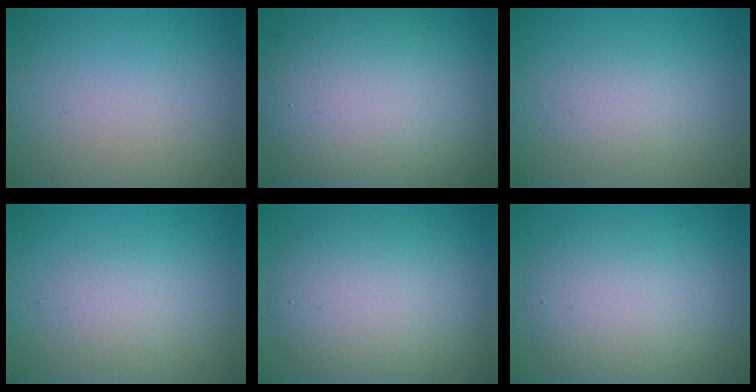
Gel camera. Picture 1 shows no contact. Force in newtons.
{"total": 13.9, "press": 13.9, "slide": 0.8}
{"total": 2.0, "press": 2.0, "slide": 0.1}
{"total": 2.0, "press": 2.0, "slide": 0.2}
{"total": 7.2, "press": 7.2, "slide": 0.3}
{"total": 6.1, "press": 6.1, "slide": 0.3}